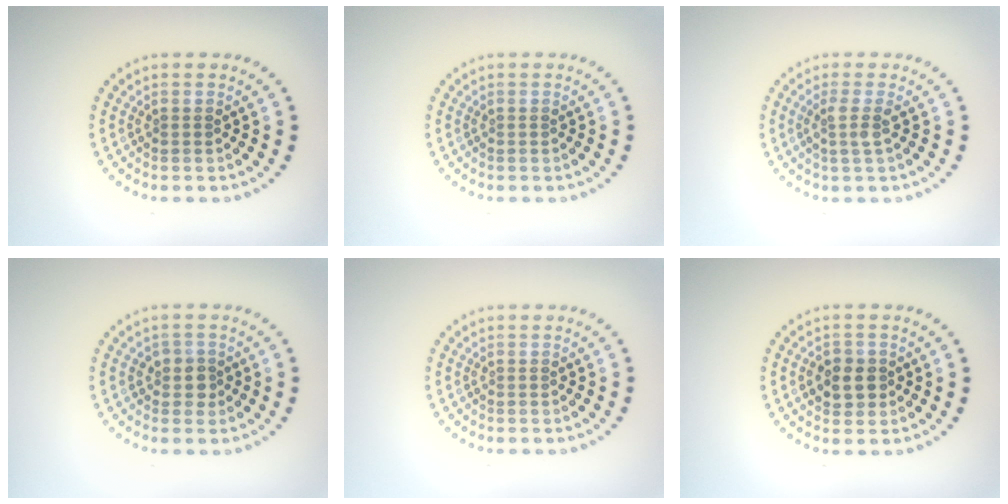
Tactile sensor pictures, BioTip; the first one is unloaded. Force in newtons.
{"total": 0.0}
{"total": 1.9, "press": 1.4, "slide": 1.2}
{"total": 1.8, "press": 1.6, "slide": 0.9}
{"total": 0.0}
{"total": 2.7, "press": 2.6, "slide": 0.4}